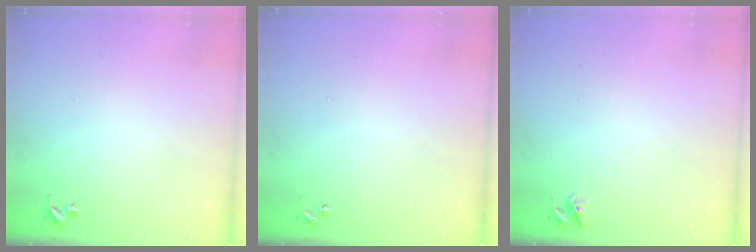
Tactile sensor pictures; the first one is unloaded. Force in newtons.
{"total": 0.0}
{"total": 4.4, "press": 4.4, "slide": 0.5}